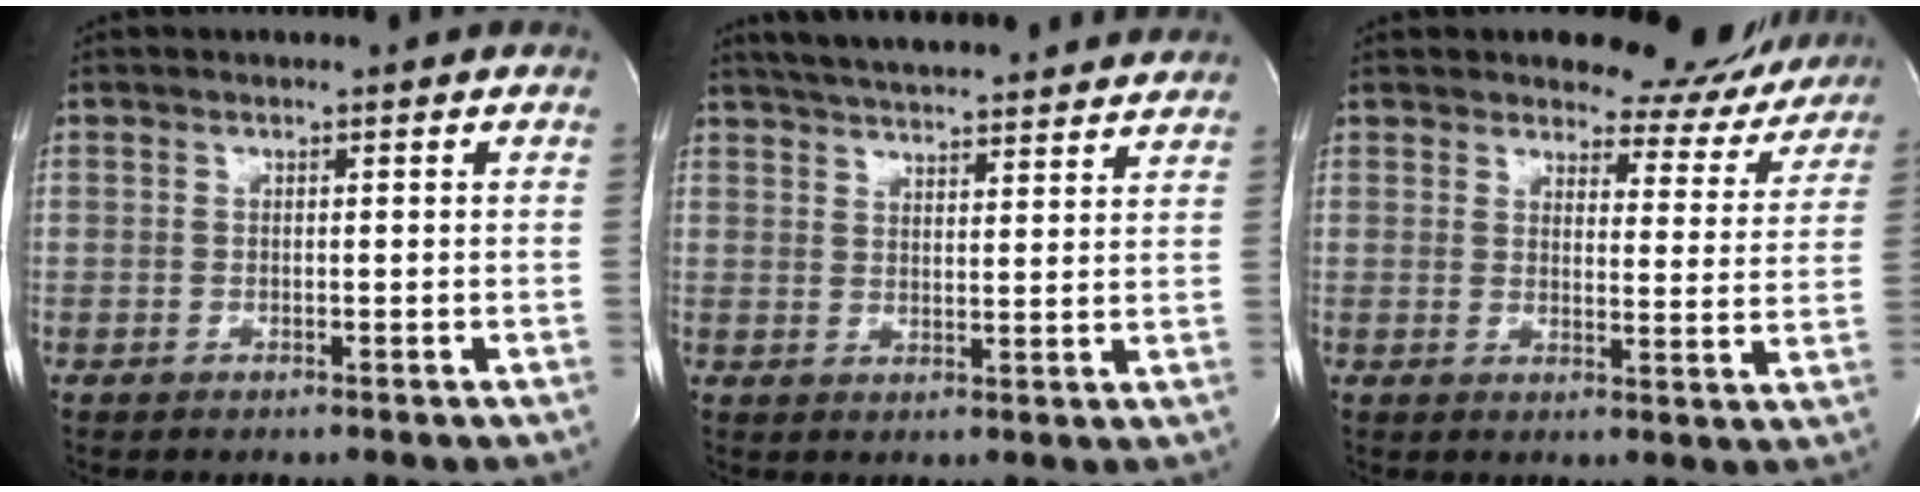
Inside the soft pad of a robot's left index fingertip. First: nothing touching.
{"total": 20.9, "force": [19.3, 2.7, 7.7], "torque": [-0.127, 0.014, 0.255]}
{"total": 10.0, "force": [9.5, 3.1, 0.5], "torque": [0.016, -0.039, 0.095]}